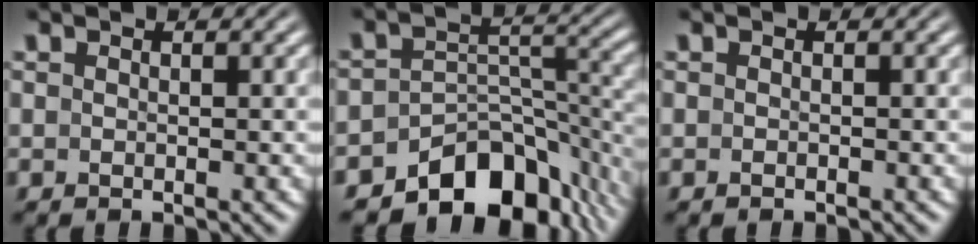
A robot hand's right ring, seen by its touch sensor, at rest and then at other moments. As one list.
[{"total": 13.9, "force": [-9.1, 7.8, 7.0], "torque": [-0.109, -0.044, -0.125]}, {"total": 0.6, "force": [-0.5, -0.2, 0.0], "torque": [-0.002, -0.005, -0.007]}]